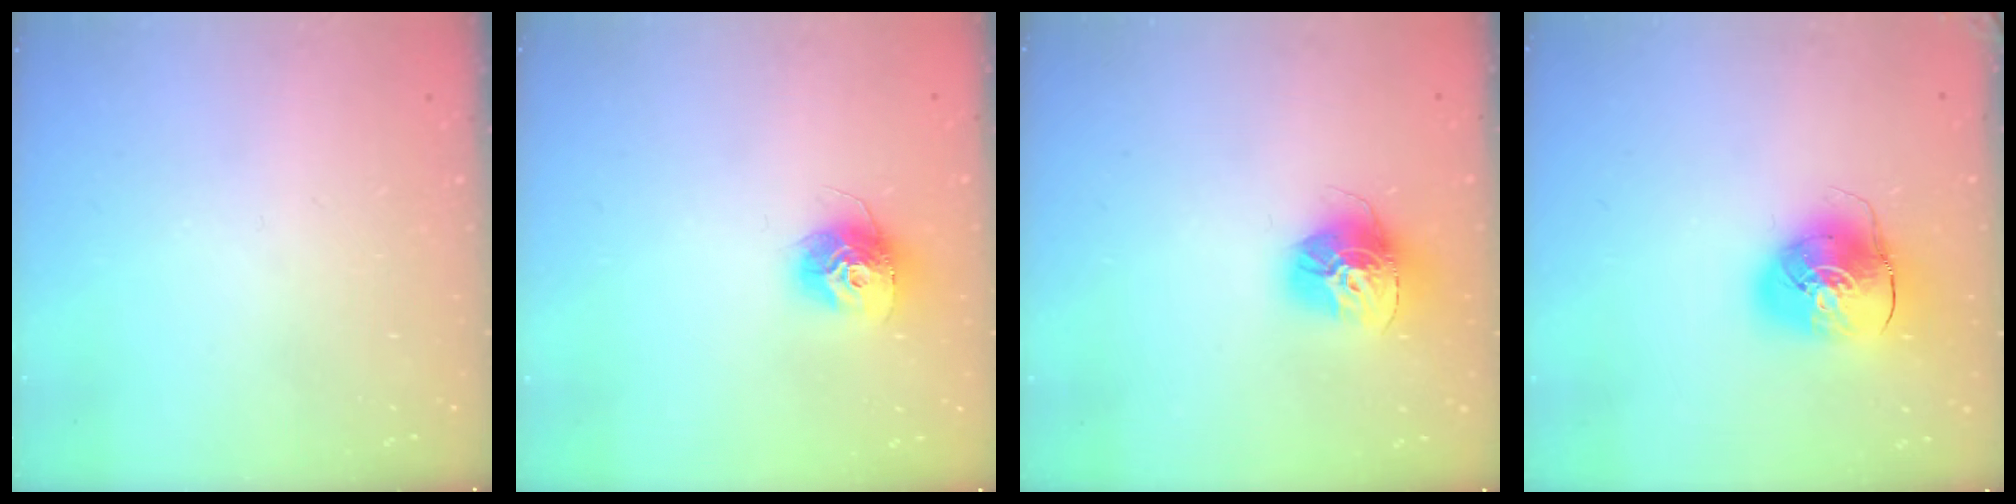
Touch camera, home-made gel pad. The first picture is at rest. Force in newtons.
{"total": 11.8, "press": 11.8, "slide": 0.9}
{"total": 15.0, "press": 14.9, "slide": 1.5}
{"total": 11.2, "press": 11.0, "slide": 1.9}